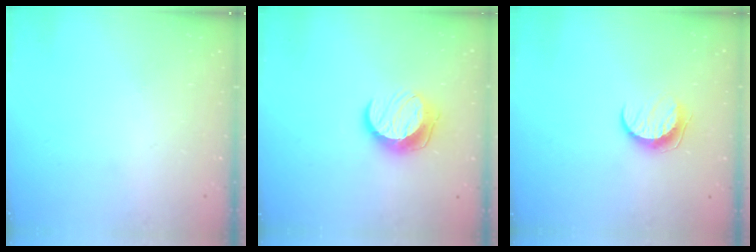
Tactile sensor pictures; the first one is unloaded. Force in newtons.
{"total": 10.8, "press": 10.8, "slide": 0.5}
{"total": 8.8, "press": 8.8, "slide": 0.5}